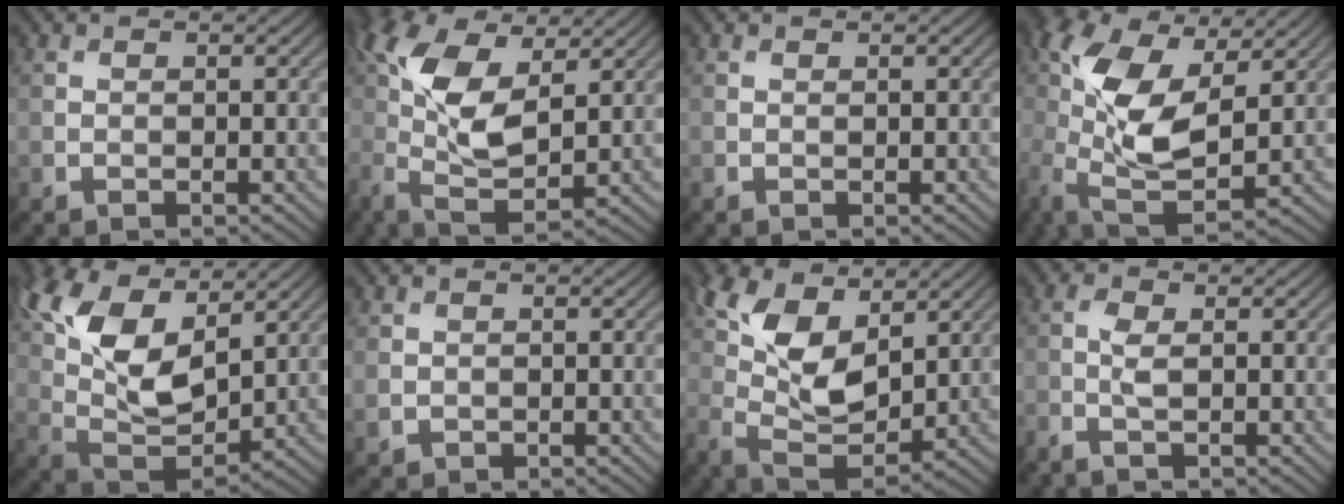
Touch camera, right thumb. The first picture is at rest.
{"total": 10.5, "force": [2.1, 4.7, 9.2], "torque": [-0.219, 0.007, 0.035]}
{"total": 0.0}
{"total": 12.3, "force": [1.7, 5.9, 10.7], "torque": [-0.246, 0.000, 0.026]}
{"total": 13.1, "force": [6.1, 6.3, 9.8], "torque": [-0.216, 0.011, 0.121]}
{"total": 1.2, "force": [0.0, 1.1, 0.4], "torque": [-0.014, -0.007, 0.002]}
{"total": 9.9, "force": [4.1, 4.9, 7.6], "torque": [-0.174, 0.002, 0.078]}
{"total": 1.9, "force": [-0.7, 0.4, 1.7], "torque": [-0.044, 0.003, -0.020]}